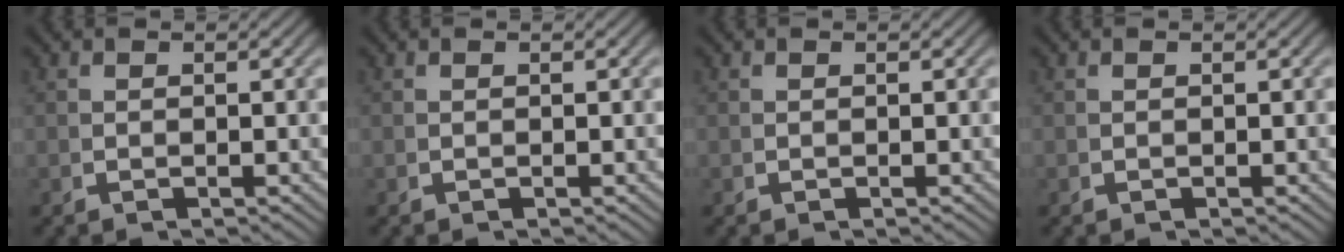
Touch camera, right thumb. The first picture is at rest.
{"total": 0.0}
{"total": 0.0}
{"total": 0.0}